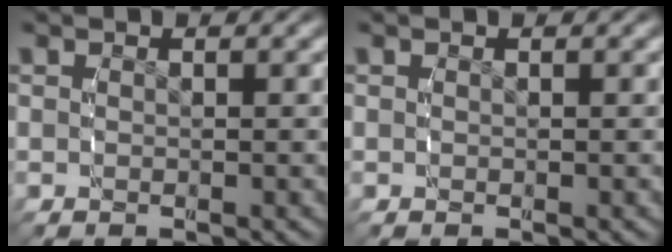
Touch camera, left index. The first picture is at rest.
{"total": 0.0}